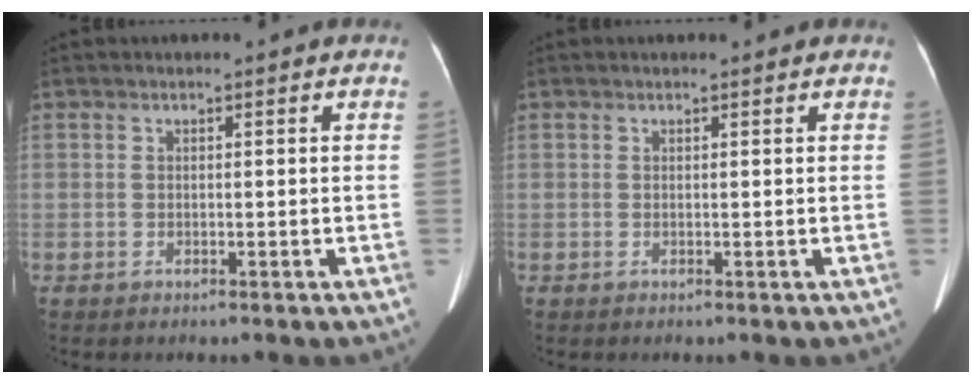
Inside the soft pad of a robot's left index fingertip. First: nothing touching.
{"total": 0.7, "force": [0.7, 0.1, 0.3], "torque": [-0.007, 0.006, 0.009]}